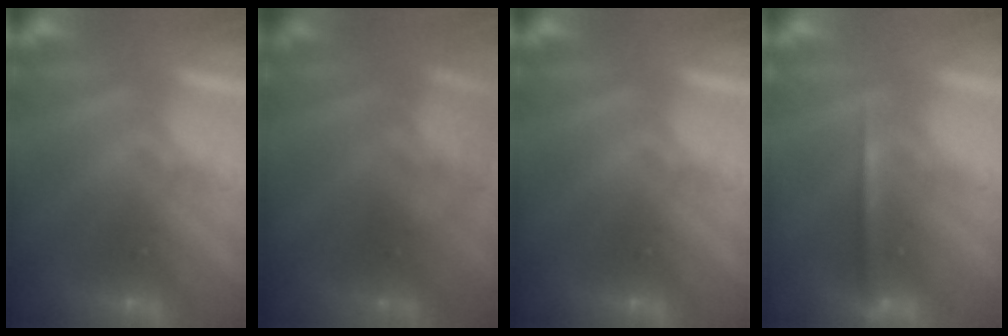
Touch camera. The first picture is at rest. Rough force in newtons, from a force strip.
{"total": 2.2}
{"total": 0.0}
{"total": 1.3}